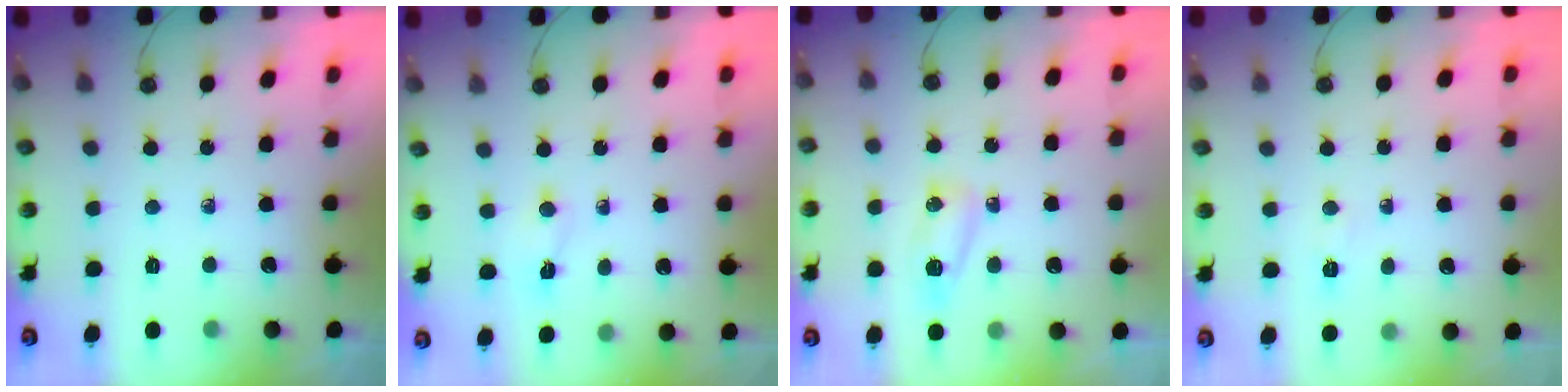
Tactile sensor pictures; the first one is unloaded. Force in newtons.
{"total": 2.2, "press": 2.1, "slide": 0.7}
{"total": 7.7, "press": 6.3, "slide": 4.4}
{"total": 3.0, "press": 3.0, "slide": 0.5}